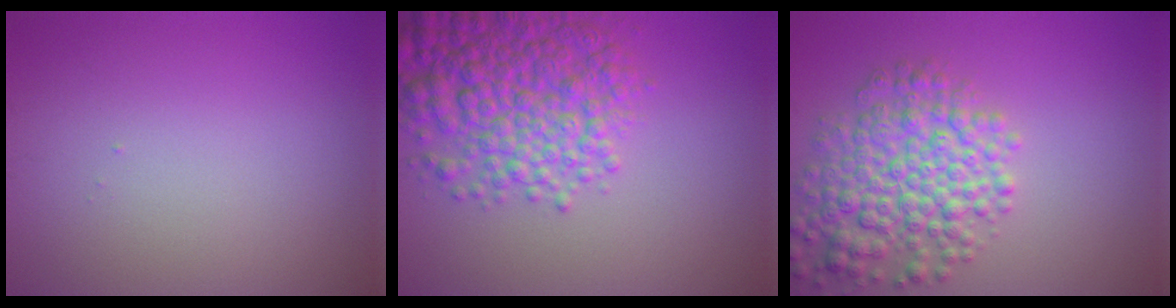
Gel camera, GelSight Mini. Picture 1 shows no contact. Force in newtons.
{"total": 7.7, "press": 7.7, "slide": 0.2}
{"total": 6.4, "press": 6.4, "slide": 0.2}